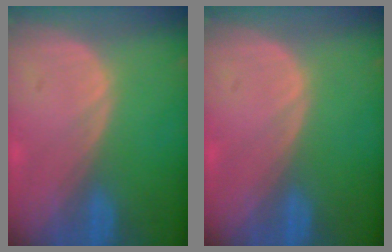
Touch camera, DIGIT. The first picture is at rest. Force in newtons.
{"total": 0.0}